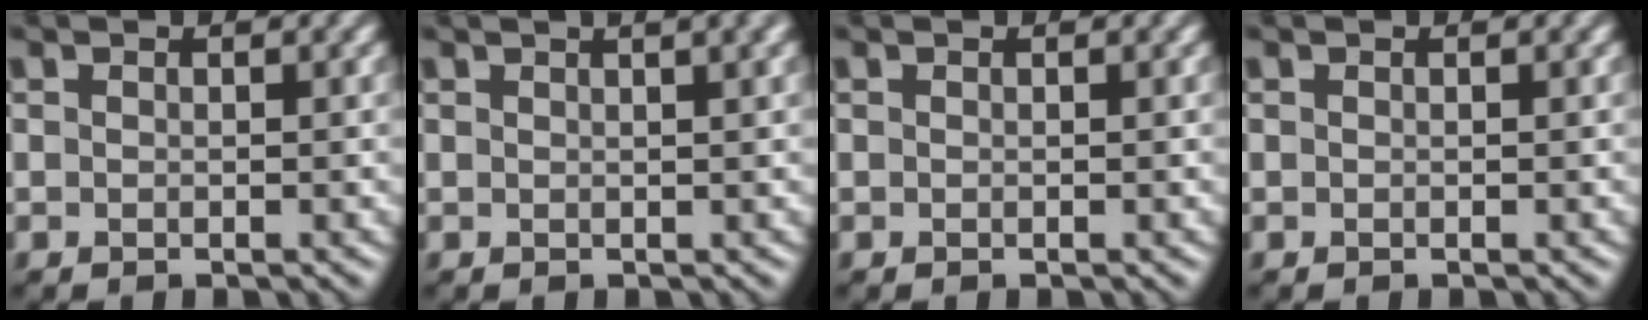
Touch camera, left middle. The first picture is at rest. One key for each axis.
{"total": 5.9, "fx": 3.5, "fy": 2.4, "fz": 4.2, "tx": -0.031, "ty": 0.036, "tz": 0.014}
{"total": 0.0}
{"total": 0.0}